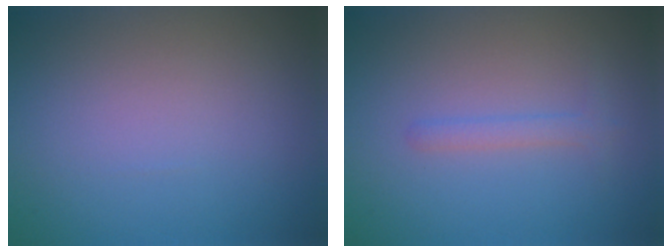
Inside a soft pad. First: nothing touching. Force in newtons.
{"total": 1.3, "press": 1.3, "slide": 0.1}